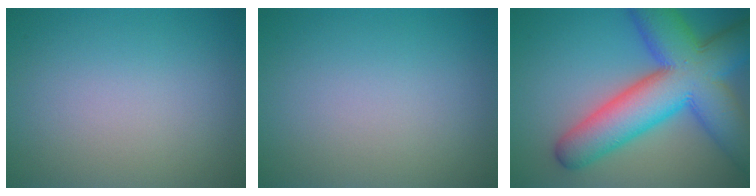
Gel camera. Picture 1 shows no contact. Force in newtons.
{"total": 0.0}
{"total": 13.4, "press": 13.4, "slide": 0.5}